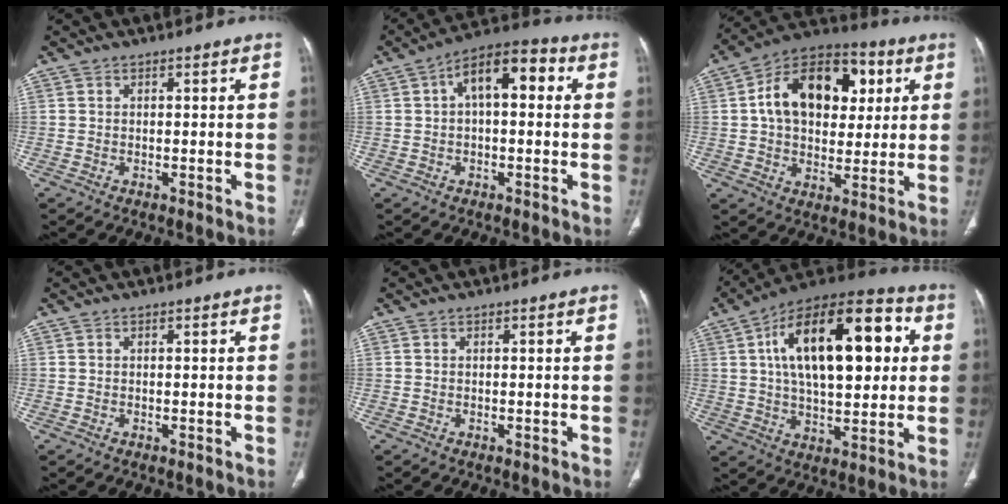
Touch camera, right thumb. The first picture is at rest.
{"total": 11.0, "force": [2.4, 5.6, 9.2], "torque": [-0.128, 0.036, 0.026]}
{"total": 20.1, "force": [4.7, 13.3, 14.3], "torque": [-0.192, 0.015, 0.071]}
{"total": 0.0}
{"total": 0.0}
{"total": 25.6, "force": [5.8, 12.3, 21.7], "torque": [-0.325, 0.019, 0.086]}